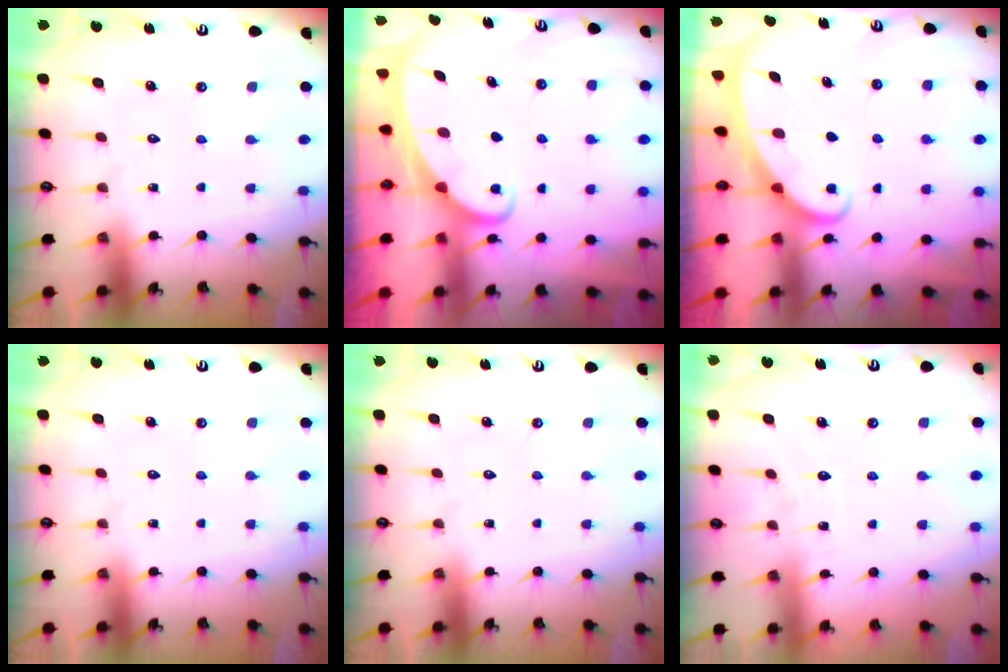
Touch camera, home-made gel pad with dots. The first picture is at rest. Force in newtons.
{"total": 2.4, "press": 2.4, "slide": 0.3}
{"total": 2.2, "press": 2.2, "slide": 0.3}
{"total": 0.0}
{"total": 0.0}
{"total": 2.5, "press": 2.5, "slide": 0.4}